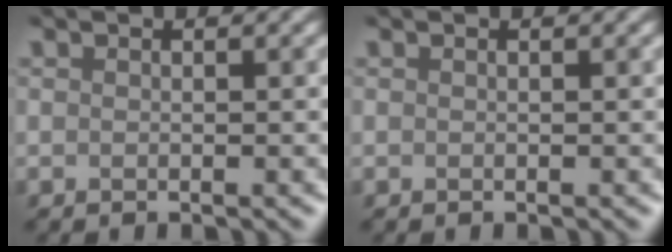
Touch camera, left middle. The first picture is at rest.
{"total": 0.0}